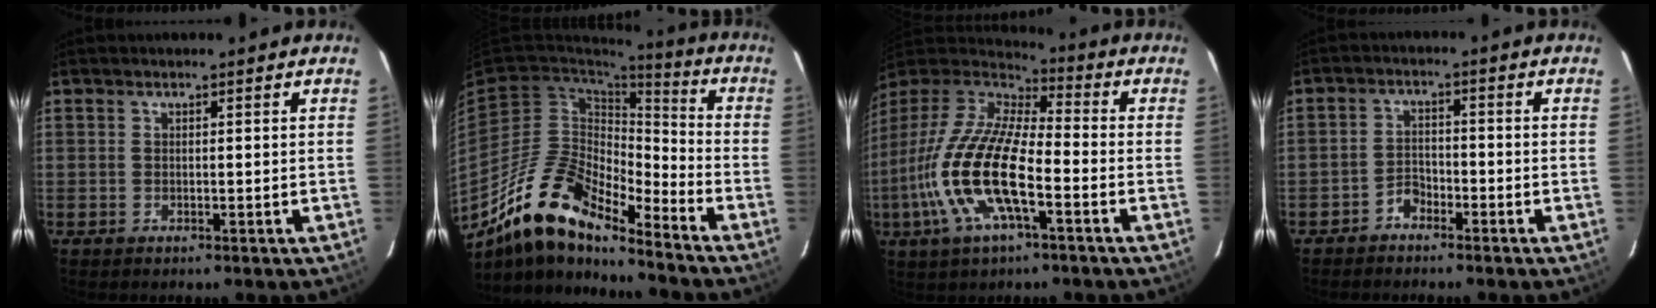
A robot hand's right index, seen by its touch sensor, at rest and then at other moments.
{"total": 16.9, "force": [-13.6, 4.8, 9.0], "torque": [-0.163, -0.008, -0.261]}
{"total": 20.1, "force": [-6.8, 6.5, 17.8], "torque": [-0.364, -0.026, -0.139]}
{"total": 3.0, "force": [-2.5, 1.6, 0.6], "torque": [-0.016, 0.010, -0.044]}